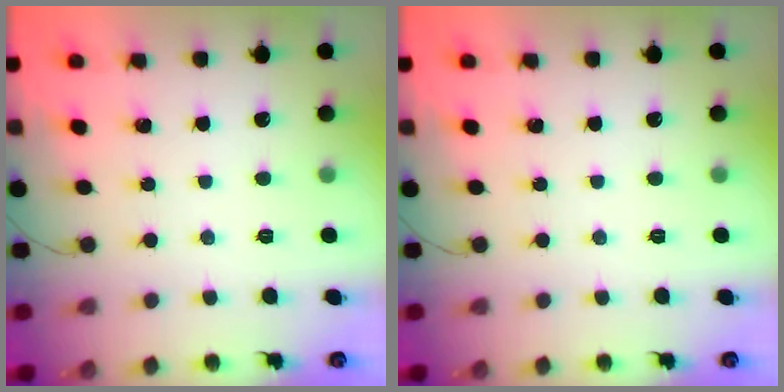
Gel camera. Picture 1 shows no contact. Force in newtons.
{"total": 0.0}